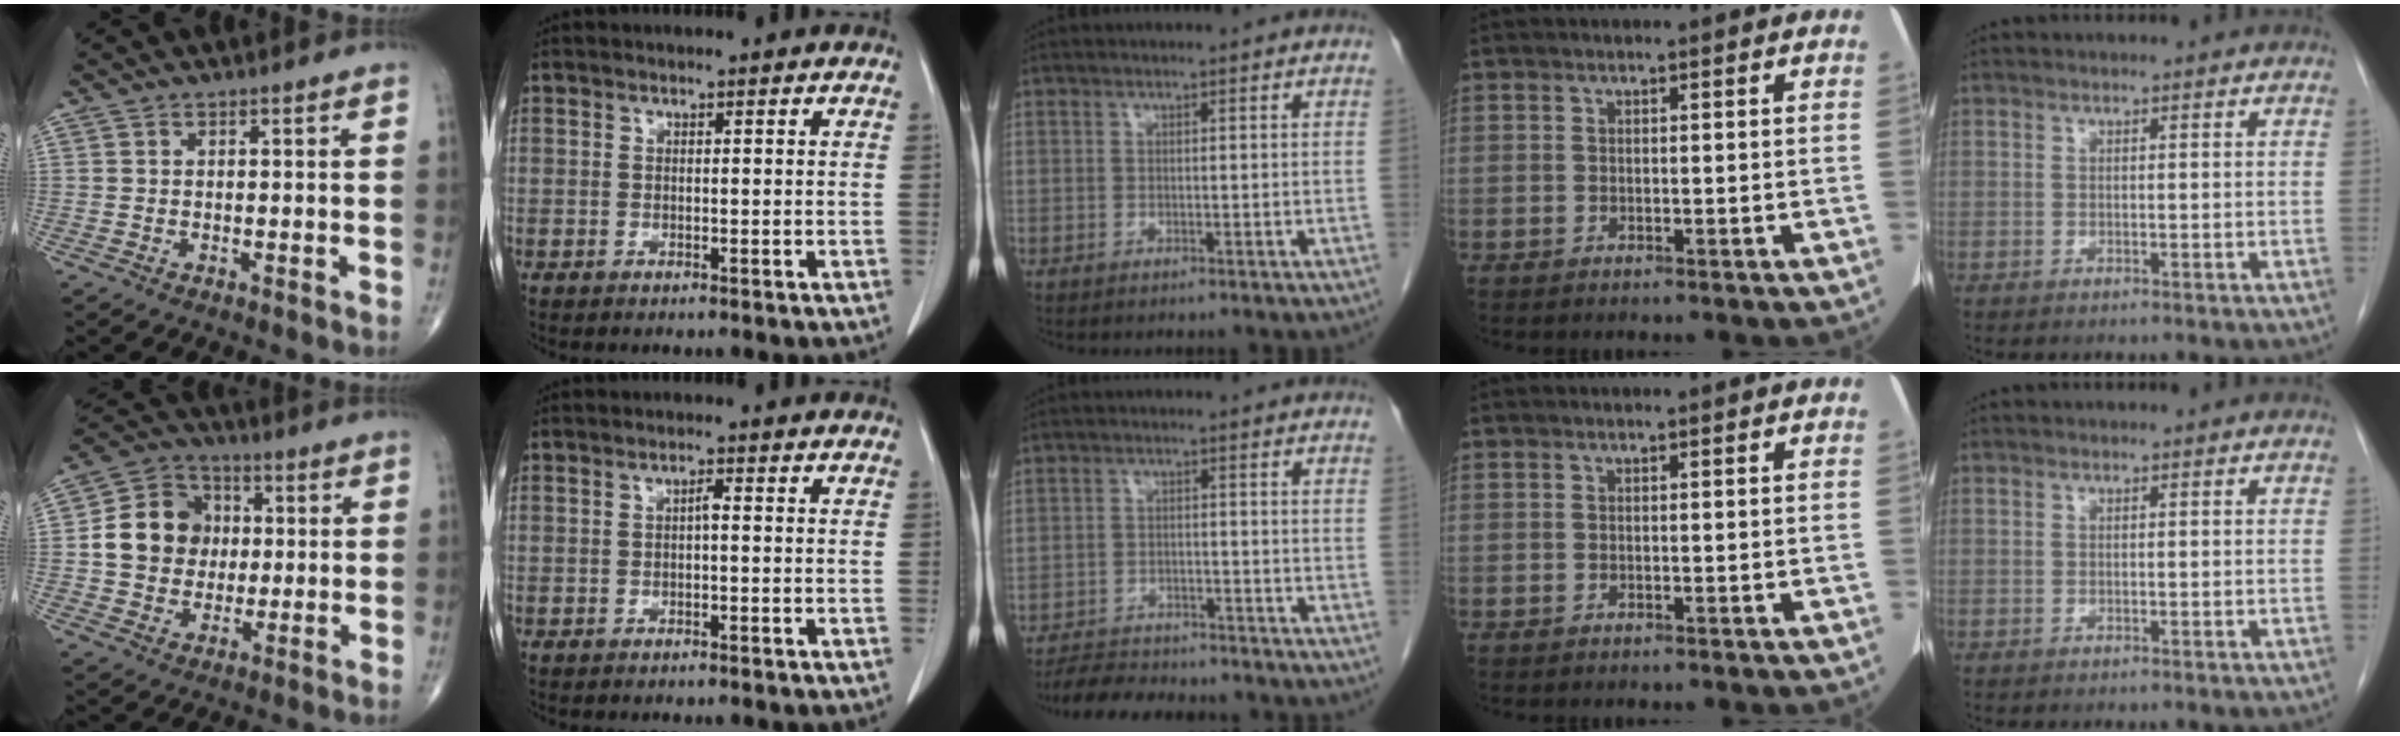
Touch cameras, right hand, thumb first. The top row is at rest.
{"thumb": {"total": 12.5, "force": [0.6, 10.9, 6.2], "torque": [-0.083, 0.021, 0.007]}, "index": {"total": 1.1, "force": [-0.1, 0.2, 1.1], "torque": [-0.018, 0.003, -0.002]}, "middle": {"total": 7.8, "force": [-7.2, 2.2, 2.1], "torque": [-0.032, -0.008, -0.111]}}